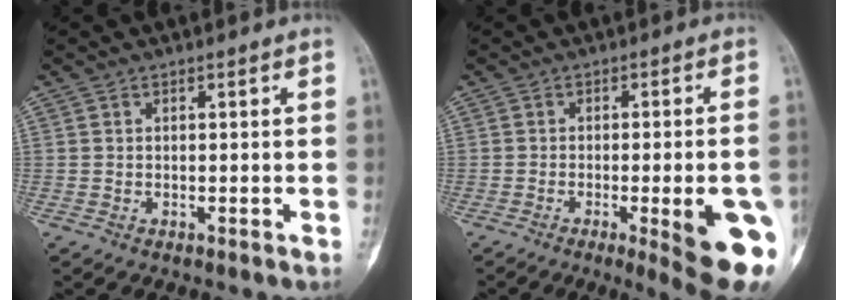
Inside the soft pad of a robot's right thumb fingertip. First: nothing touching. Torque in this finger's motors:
{"motor_torque": [-0.11, 0.68, 0.11, -0.28, 0.18]}